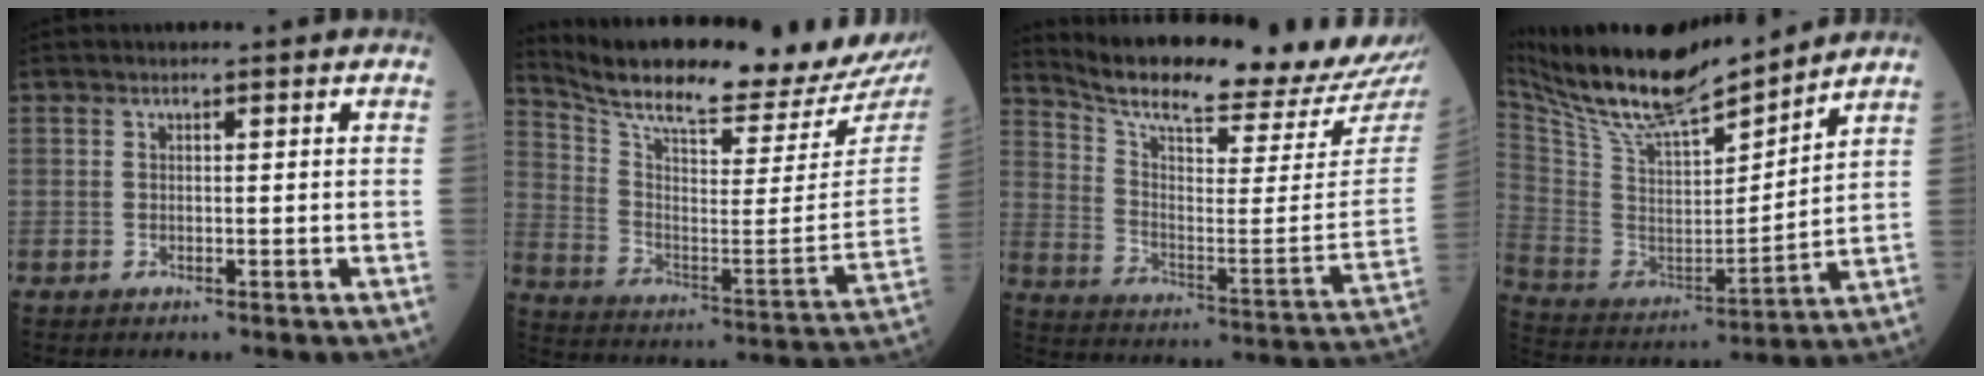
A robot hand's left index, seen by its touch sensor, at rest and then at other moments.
{"total": 25.2, "force": [23.1, 1.3, 10.0], "torque": [-0.176, -0.087, 0.326]}
{"total": 23.4, "force": [21.9, 0.4, 8.3], "torque": [-0.147, -0.096, 0.301]}
{"total": 19.3, "force": [17.0, 3.1, 8.5], "torque": [-0.171, -0.006, 0.309]}